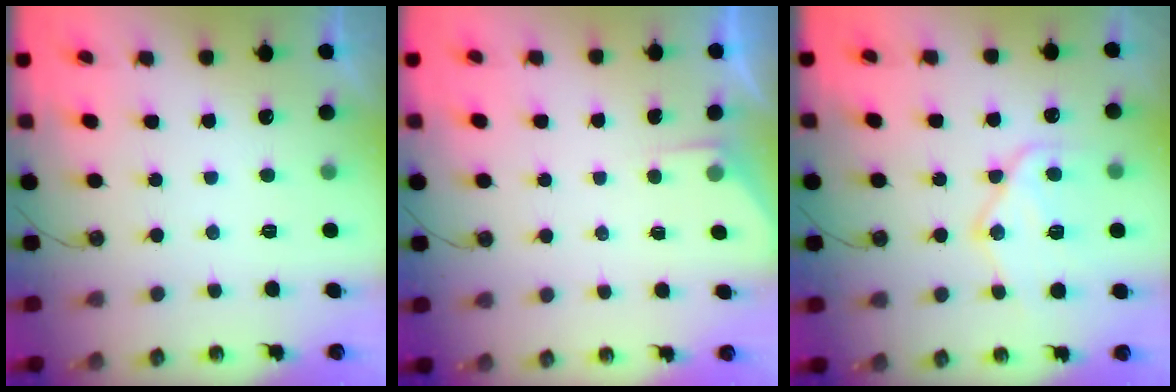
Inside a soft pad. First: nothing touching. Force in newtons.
{"total": 2.1, "press": 2.0, "slide": 0.3}
{"total": 15.6, "press": 15.6, "slide": 1.2}